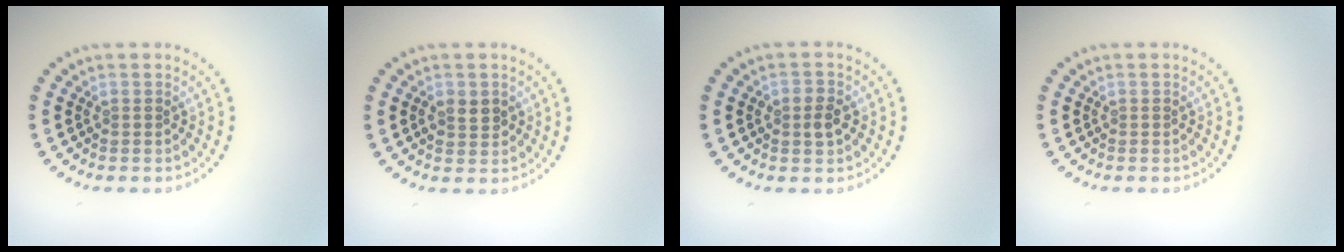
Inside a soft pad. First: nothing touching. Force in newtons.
{"total": 1.8, "press": 1.8, "slide": 0.2}
{"total": 1.9, "press": 1.9, "slide": 0.0}
{"total": 0.0}